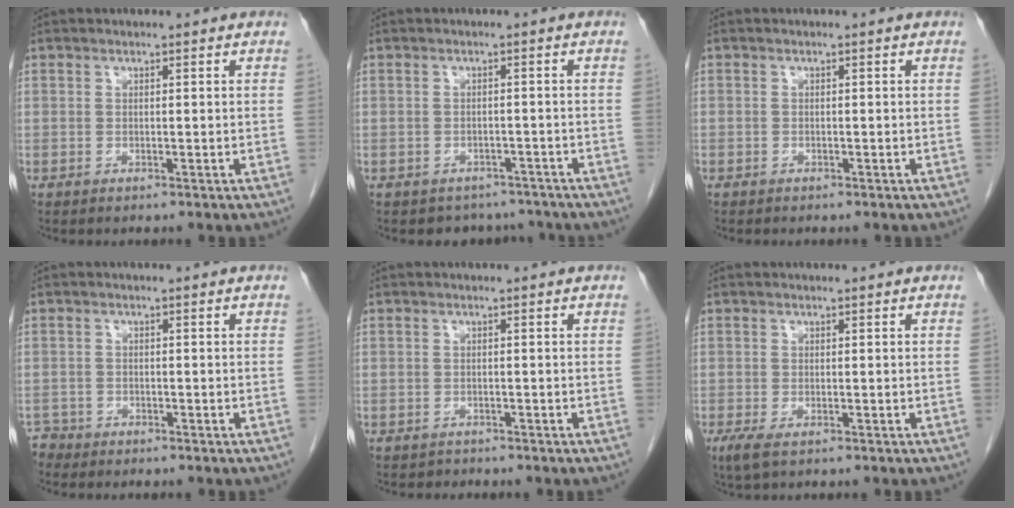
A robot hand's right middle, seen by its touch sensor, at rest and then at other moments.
{"total": 5.3, "force": [-4.6, 2.7, 0.0], "torque": [0.007, 0.010, -0.053]}
{"total": 0.5, "force": [-0.4, 0.4, 0.0], "torque": [-0.009, 0.002, -0.008]}
{"total": 1.7, "force": [-1.5, 0.4, -0.6], "torque": [0.008, -0.003, -0.031]}
{"total": 0.8, "force": [-0.8, 0.3, -0.2], "torque": [-0.008, -0.003, -0.015]}
{"total": 2.1, "force": [-1.2, 0.5, 1.7], "torque": [-0.042, -0.010, -0.019]}